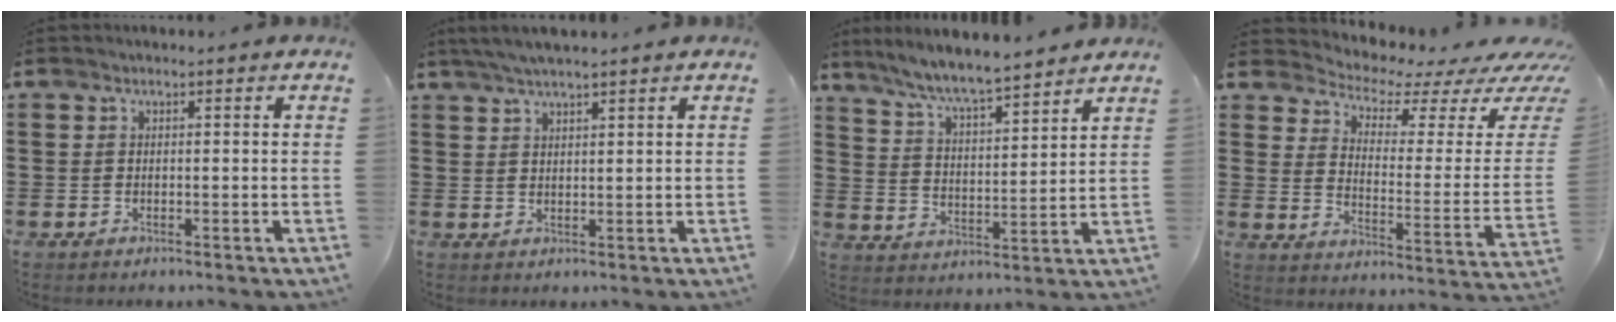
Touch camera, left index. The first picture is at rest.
{"total": 2.9, "force": [2.5, 0.1, 1.5], "torque": [-0.034, 0.002, 0.047]}
{"total": 6.9, "force": [6.3, 0.2, 2.8], "torque": [-0.081, -0.034, 0.109]}
{"total": 4.1, "force": [3.7, 0.9, 1.5], "torque": [-0.046, -0.038, 0.055]}